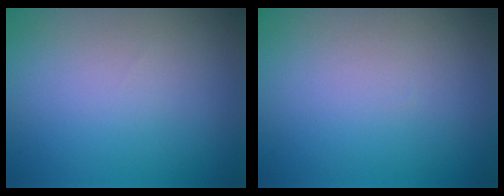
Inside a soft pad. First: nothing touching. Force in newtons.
{"total": 0.0}